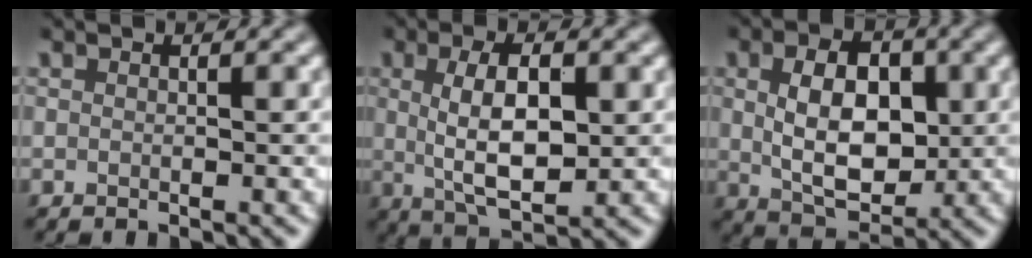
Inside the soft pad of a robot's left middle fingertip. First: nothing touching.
{"total": 6.1, "force": [0.7, 2.4, 5.5], "torque": [-0.101, -0.001, 0.016]}
{"total": 6.7, "force": [0.6, 4.3, 5.2], "torque": [-0.091, -0.002, 0.014]}